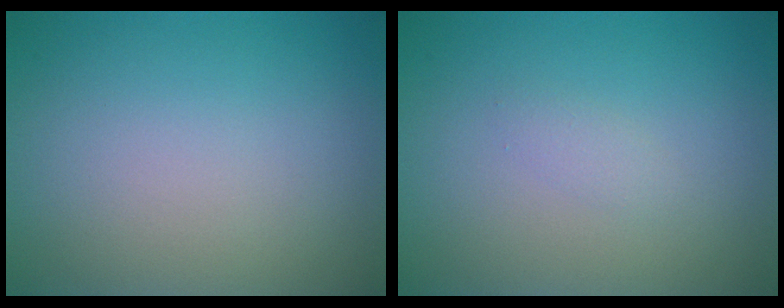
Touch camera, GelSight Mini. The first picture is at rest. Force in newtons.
{"total": 0.8, "press": 0.8, "slide": 0.1}